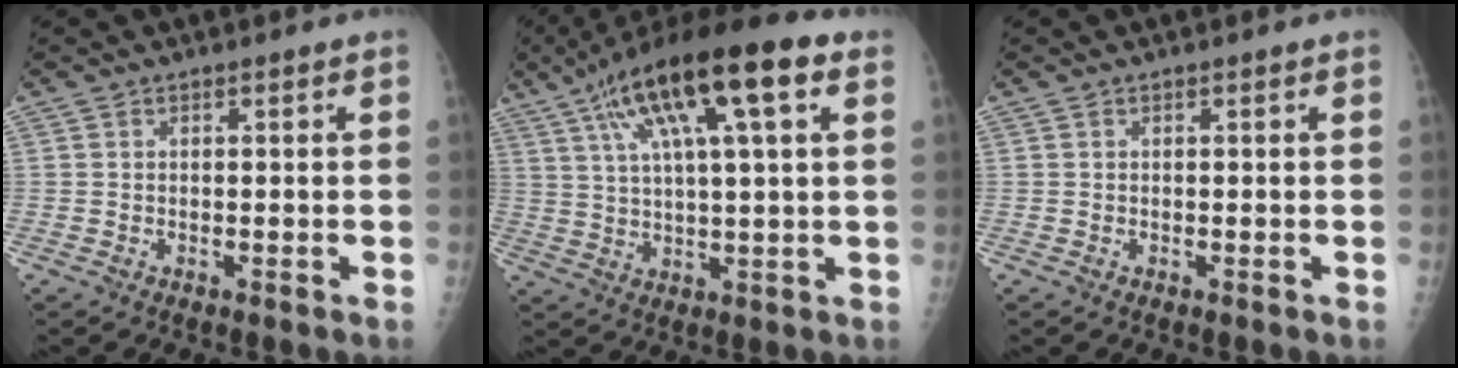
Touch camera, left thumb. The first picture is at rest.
{"total": 20.3, "force": [8.8, 5.1, 17.6], "torque": [-0.297, 0.016, 0.142]}
{"total": 0.0}